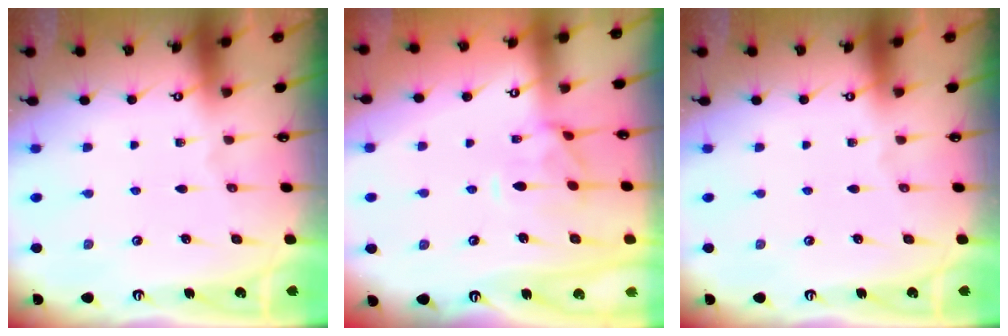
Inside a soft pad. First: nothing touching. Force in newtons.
{"total": 1.3, "press": 0.9, "slide": 0.9}
{"total": 0.0}